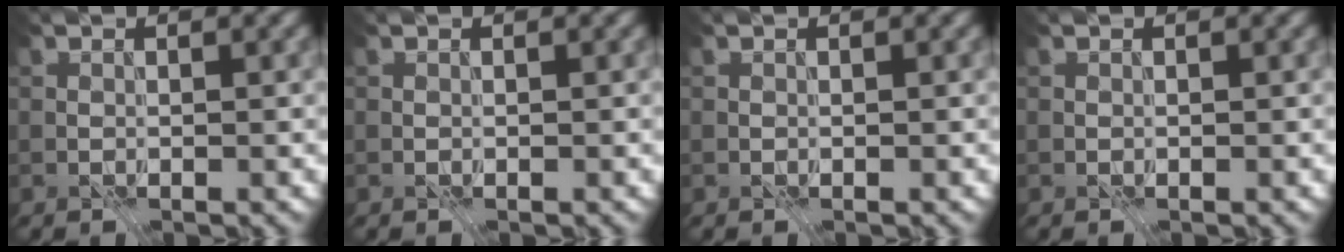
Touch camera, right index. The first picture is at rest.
{"total": 0.0}
{"total": 0.0}
{"total": 0.0}